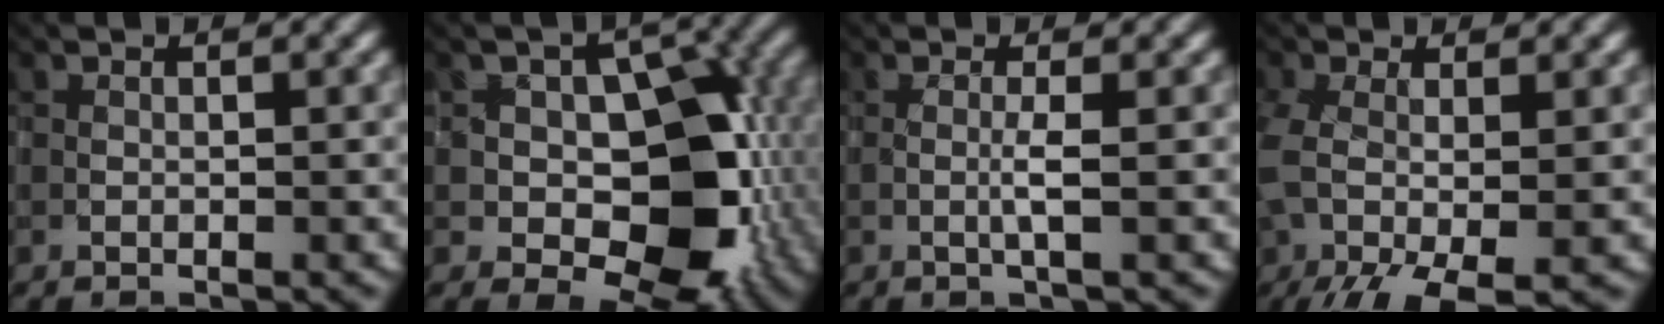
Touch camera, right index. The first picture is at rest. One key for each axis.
{"total": 10.0, "fx": -1.4, "fy": 6.7, "fz": 7.2, "tx": -0.076, "ty": 0.013, "tz": -0.024}
{"total": 1.4, "fx": -0.1, "fy": -0.1, "fz": 1.4, "tx": -0.030, "ty": -0.002, "tz": -0.004}
{"total": 10.3, "fx": -3.4, "fy": 4.9, "fz": 8.3, "tx": -0.204, "ty": -0.033, "tz": -0.044}